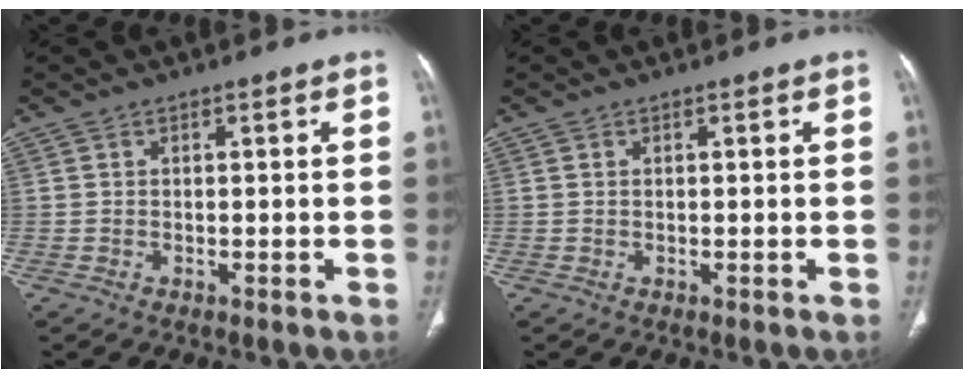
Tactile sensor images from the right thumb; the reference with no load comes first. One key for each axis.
{"total": 0.0}